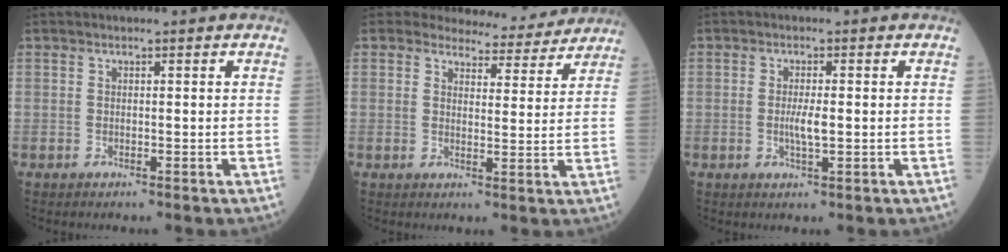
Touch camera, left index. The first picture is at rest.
{"total": 9.1, "force": [8.7, 2.5, 0.7], "torque": [0.007, -0.011, 0.095]}
{"total": 2.4, "force": [-0.4, 0.3, 2.3], "torque": [-0.046, -0.006, -0.007]}